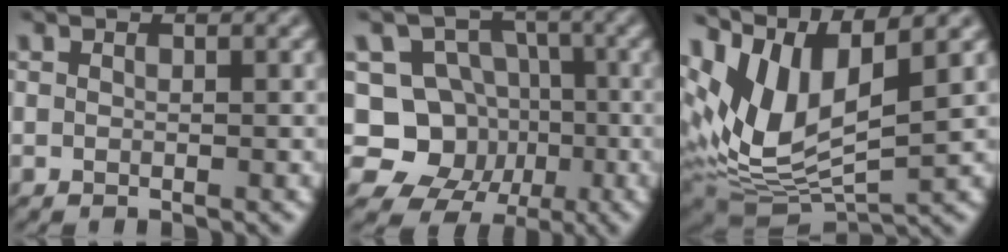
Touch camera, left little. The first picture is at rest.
{"total": 9.8, "force": [-2.0, 8.9, 3.5], "torque": [-0.049, 0.014, -0.065]}
{"total": 10.5, "force": [3.9, 4.6, 8.6], "torque": [-0.193, 0.006, 0.074]}